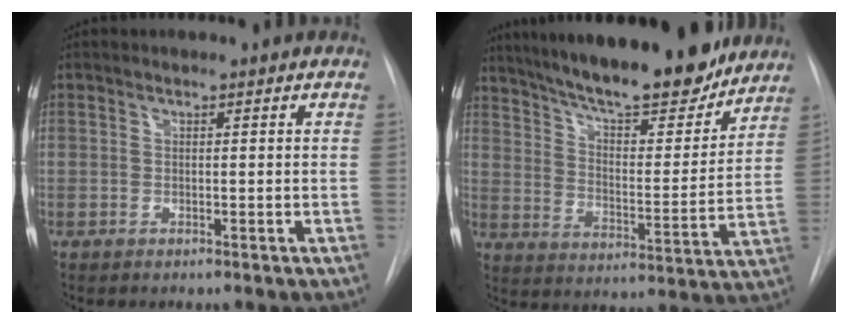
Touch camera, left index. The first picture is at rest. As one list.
[{"total": 21.4, "force": [18.1, 4.1, 10.6], "torque": [-0.172, -0.005, 0.267]}]